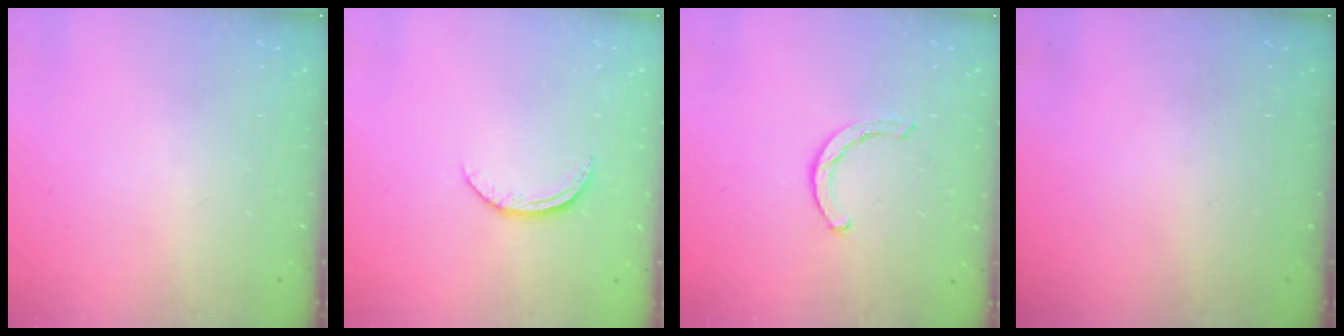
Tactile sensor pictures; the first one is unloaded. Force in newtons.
{"total": 6.2, "press": 6.1, "slide": 0.7}
{"total": 2.3, "press": 2.2, "slide": 0.5}
{"total": 0.0}